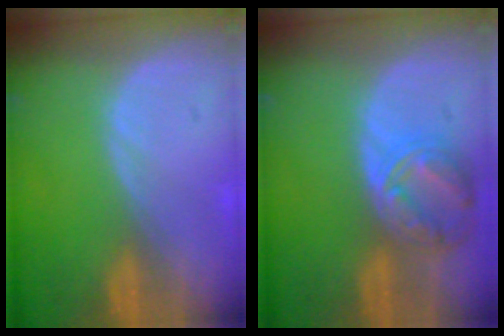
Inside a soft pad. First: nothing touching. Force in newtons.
{"total": 8.1, "press": 7.1, "slide": 4.0}